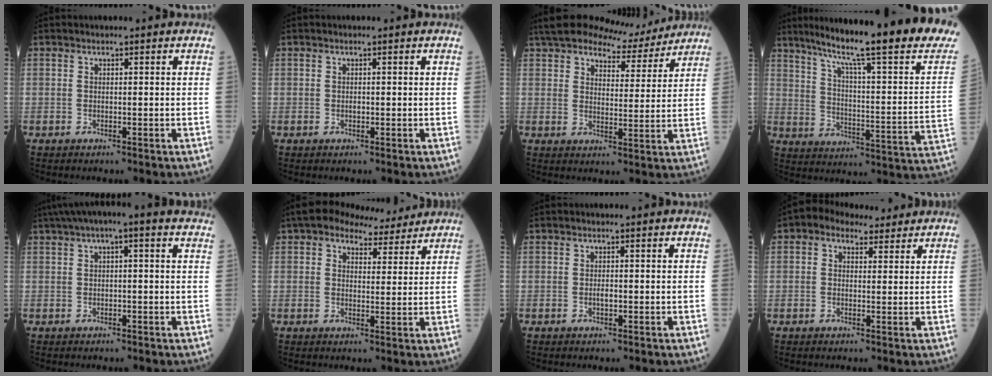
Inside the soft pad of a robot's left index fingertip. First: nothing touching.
{"total": 0.6, "force": [-0.5, 0.3, 0.2], "torque": [-0.007, -0.005, -0.010]}
{"total": 11.2, "force": [10.2, 3.0, 3.4], "torque": [-0.053, 0.003, 0.143]}
{"total": 27.9, "force": [22.6, 0.8, 16.3], "torque": [-0.246, -0.066, 0.290]}
{"total": 7.9, "force": [5.0, 1.4, 6.0], "torque": [-0.103, 0.046, 0.062]}
{"total": 8.5, "force": [7.0, 3.5, 3.2], "torque": [-0.049, 0.018, 0.092]}
{"total": 1.0, "force": [-0.6, 0.3, 0.7], "torque": [-0.016, -0.005, -0.011]}
{"total": 5.4, "force": [3.7, 3.3, 2.1], "torque": [-0.036, 0.026, 0.059]}